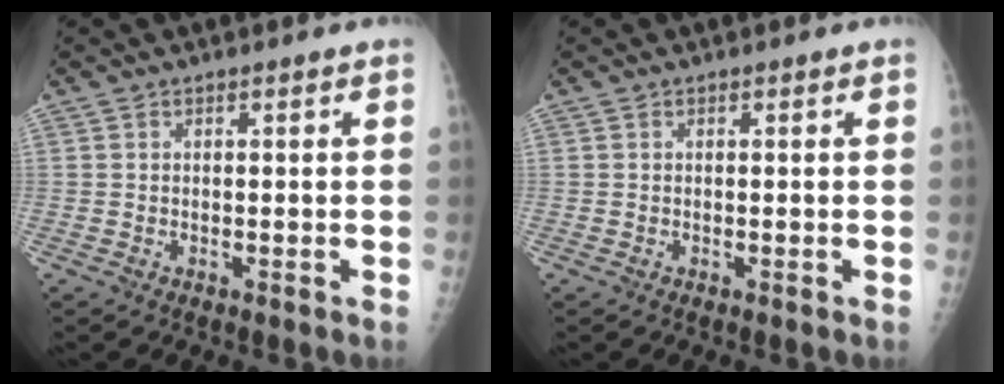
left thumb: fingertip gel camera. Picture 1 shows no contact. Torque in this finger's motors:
{"motor_torque": [0.00, 0.00, 0.06, 0.05, 0.00]}